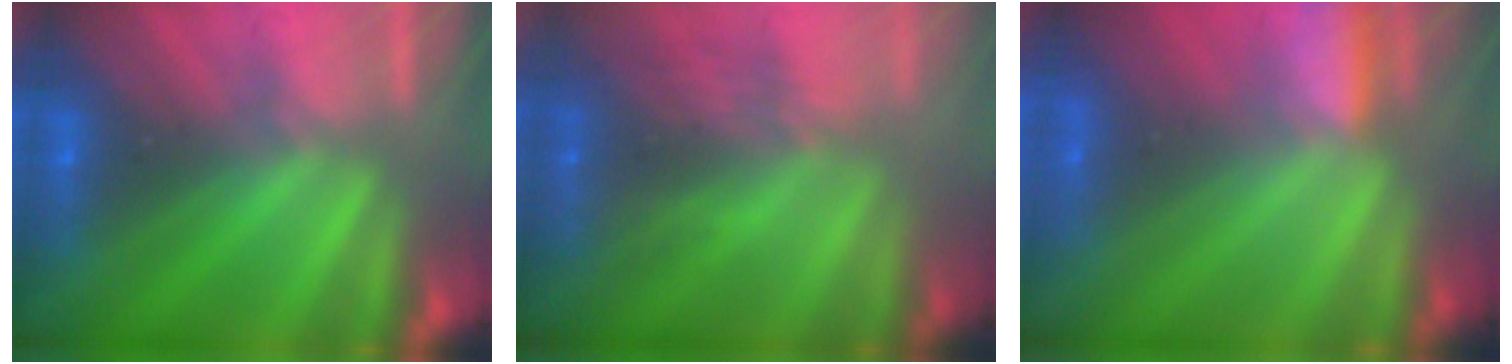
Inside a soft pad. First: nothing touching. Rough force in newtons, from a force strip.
{"total": 3.0}
{"total": 2.9}